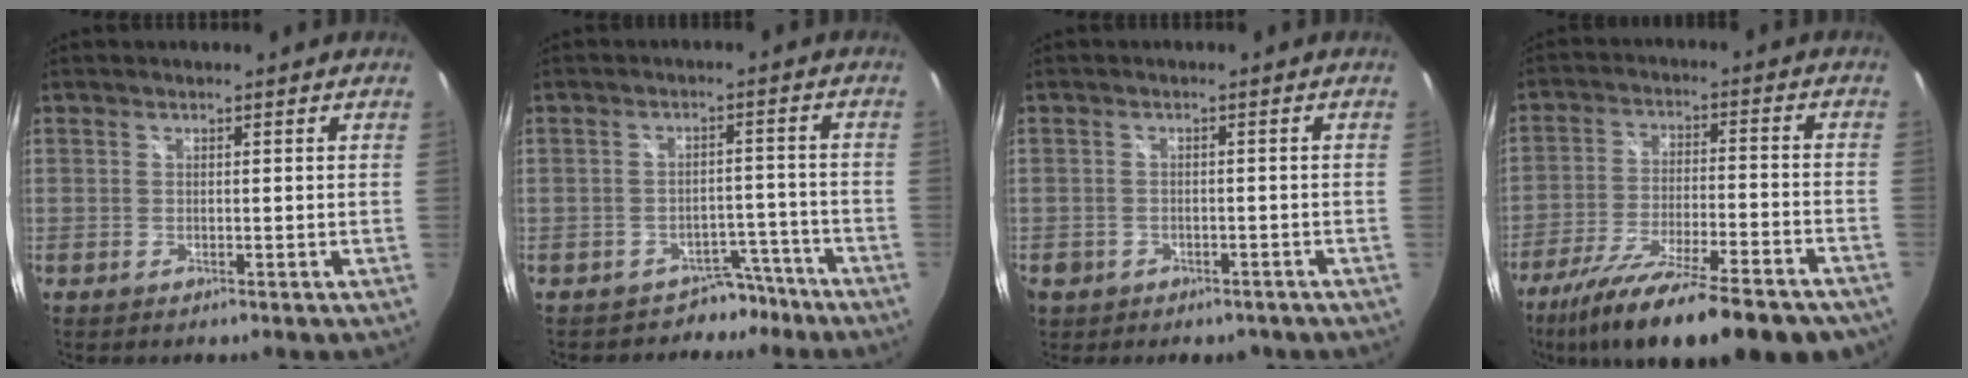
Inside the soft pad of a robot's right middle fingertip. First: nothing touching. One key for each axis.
{"total": 5.5, "fx": -4.3, "fy": 3.3, "fz": 0.1, "tx": 0.006, "ty": 0.033, "tz": -0.061}
{"total": 4.6, "fx": -2.3, "fy": 3.8, "fz": 1.3, "tx": -0.035, "ty": 0.003, "tz": -0.023}
{"total": 24.6, "fx": -19.2, "fy": 5.3, "fz": 14.4, "tx": -0.253, "ty": -0.064, "tz": -0.289}